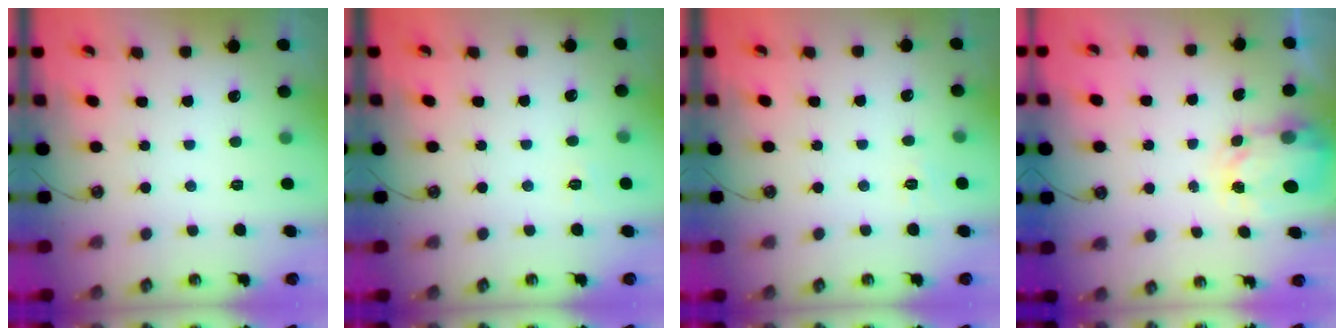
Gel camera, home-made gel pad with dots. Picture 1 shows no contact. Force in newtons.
{"total": 3.6, "press": 3.6, "slide": 0.5}
{"total": 4.6, "press": 4.5, "slide": 0.5}
{"total": 4.4, "press": 4.4, "slide": 0.2}